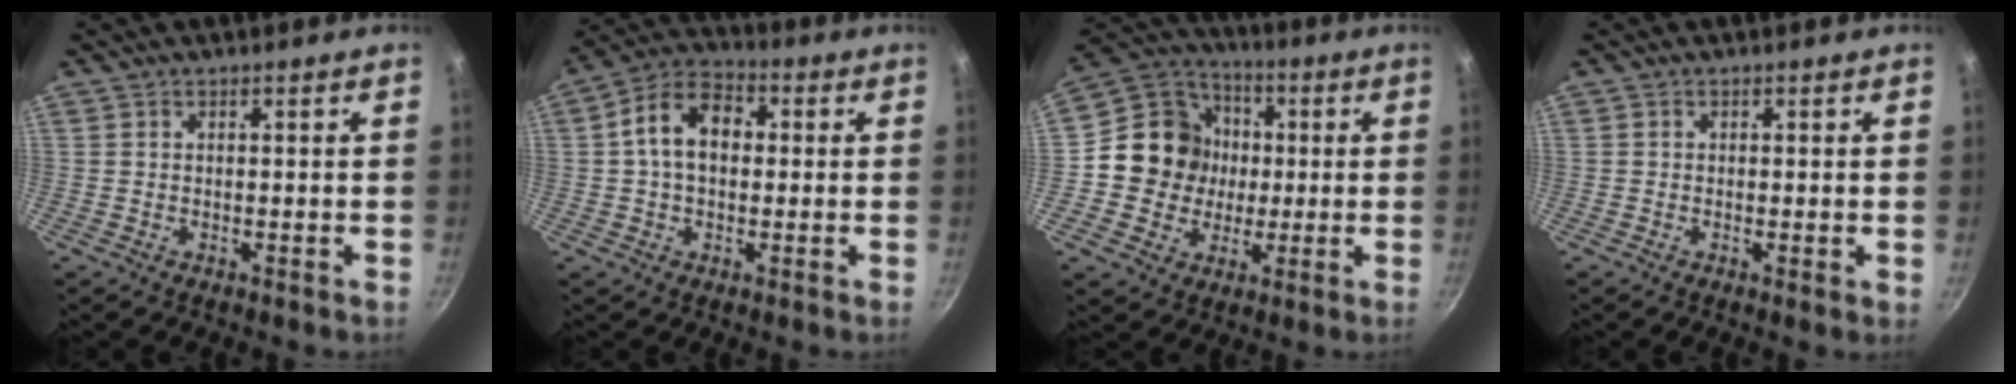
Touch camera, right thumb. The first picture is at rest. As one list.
[{"total": 10.6, "force": [1.1, 7.3, 7.6], "torque": [-0.104, 0.029, 0.000]}, {"total": 14.3, "force": [0.1, 13.3, 5.2], "torque": [-0.056, 0.025, -0.010]}, {"total": 0.8, "force": [-0.1, 0.2, 0.8], "torque": [-0.012, -0.005, -0.005]}]